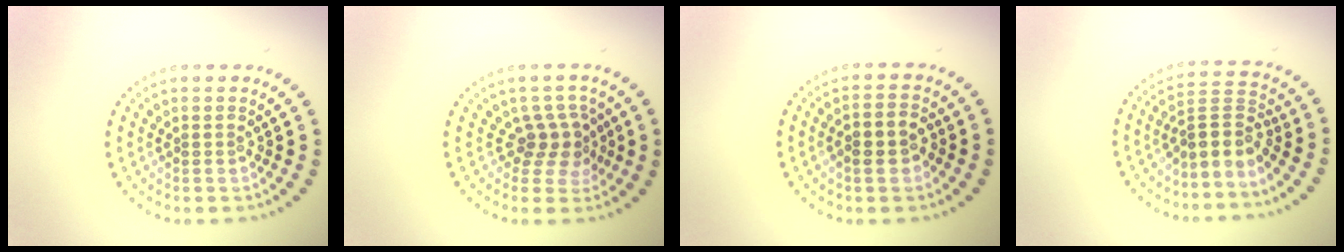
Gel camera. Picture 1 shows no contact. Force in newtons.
{"total": 2.5, "press": 2.0, "slide": 1.5}
{"total": 2.8, "press": 2.6, "slide": 0.8}
{"total": 3.0, "press": 2.1, "slide": 2.1}